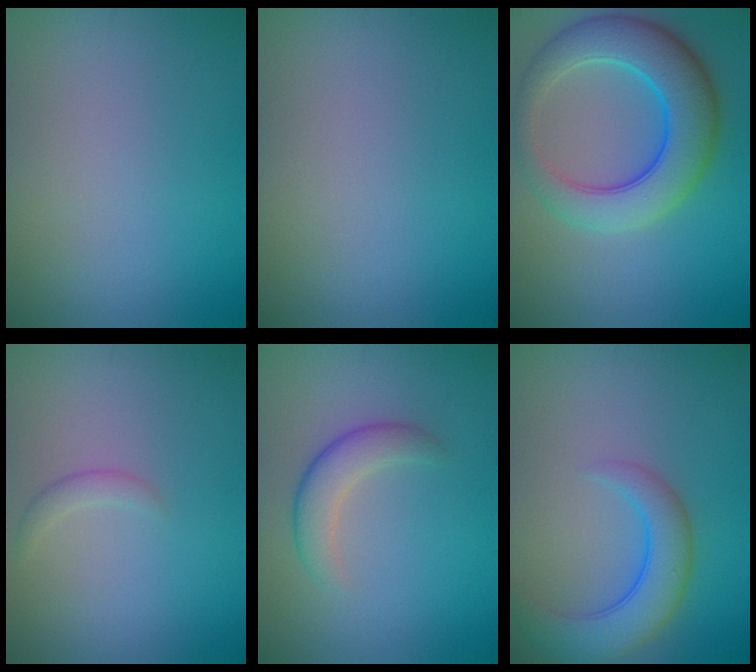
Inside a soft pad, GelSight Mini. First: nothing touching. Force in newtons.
{"total": 0.0}
{"total": 7.6, "press": 7.6, "slide": 0.2}
{"total": 1.0, "press": 1.0, "slide": 0.1}
{"total": 2.8, "press": 2.8, "slide": 0.2}
{"total": 4.6, "press": 4.6, "slide": 0.4}